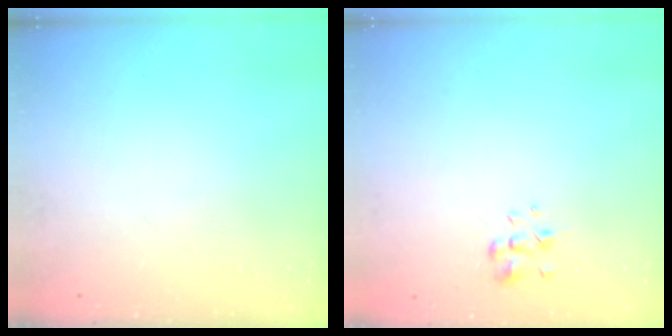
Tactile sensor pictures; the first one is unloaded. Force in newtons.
{"total": 1.3, "press": 1.2, "slide": 0.6}